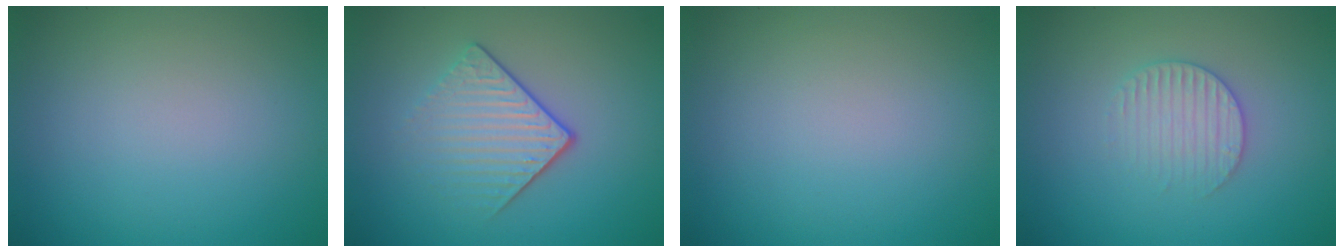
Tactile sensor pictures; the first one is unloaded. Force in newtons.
{"total": 3.9, "press": 2.8, "slide": 2.7}
{"total": 0.0}
{"total": 2.5, "press": 2.5, "slide": 0.4}